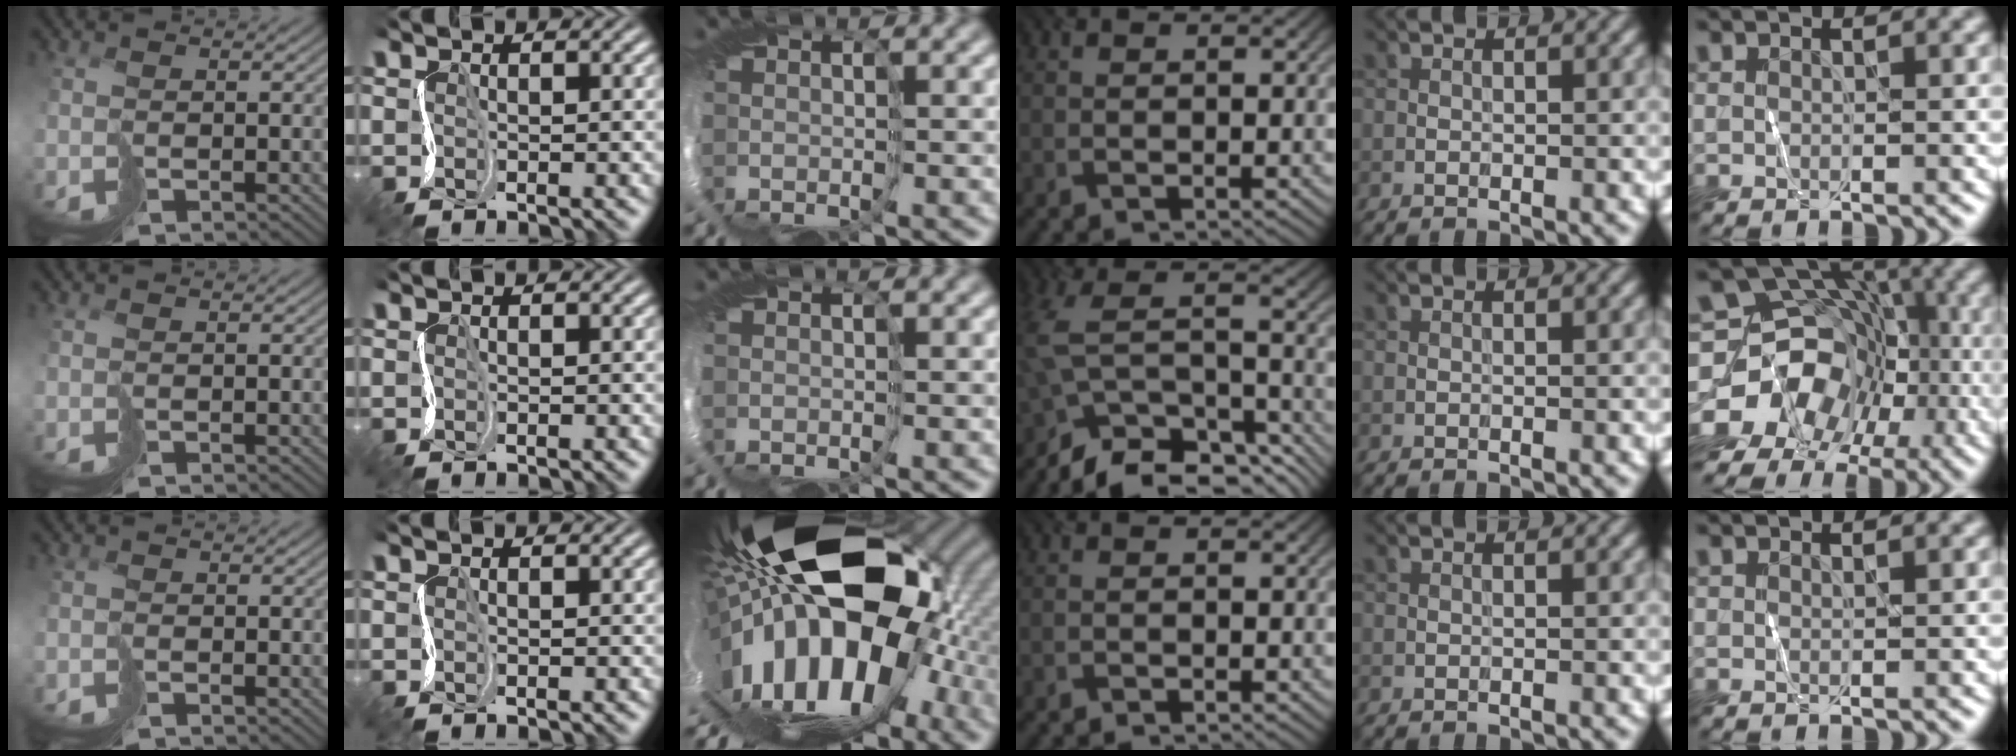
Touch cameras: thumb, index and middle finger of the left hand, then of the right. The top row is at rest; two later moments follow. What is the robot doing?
{"motion": "cut", "object": "paper bag"}